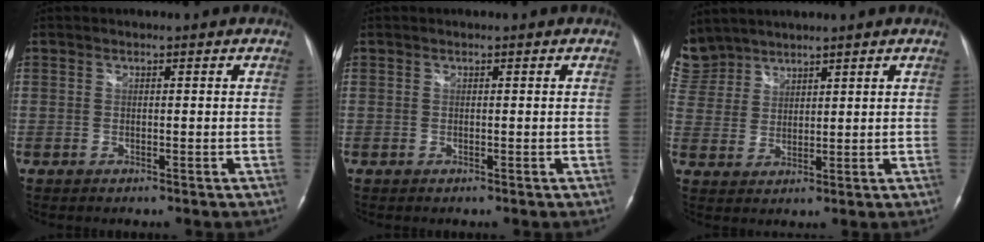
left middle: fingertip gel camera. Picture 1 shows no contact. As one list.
[{"total": 0.0}, {"total": 8.1, "force": [7.0, 4.0, 0.6], "torque": [-0.033, 0.013, 0.156]}]